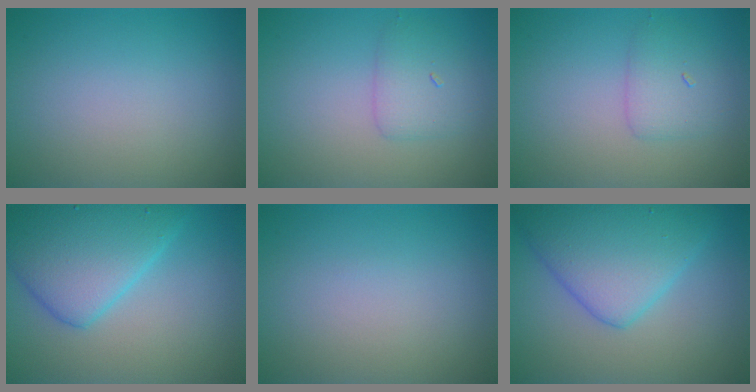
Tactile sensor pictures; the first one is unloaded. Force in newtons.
{"total": 2.3, "press": 2.3, "slide": 0.1}
{"total": 2.3, "press": 2.3, "slide": 0.1}
{"total": 7.1, "press": 7.1, "slide": 0.1}
{"total": 0.0}
{"total": 6.7, "press": 6.7, "slide": 0.1}